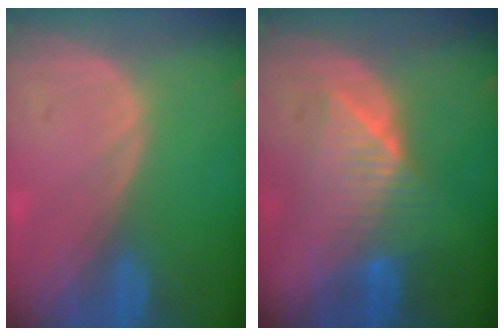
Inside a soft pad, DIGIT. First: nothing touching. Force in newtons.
{"total": 6.4, "press": 6.4, "slide": 0.3}